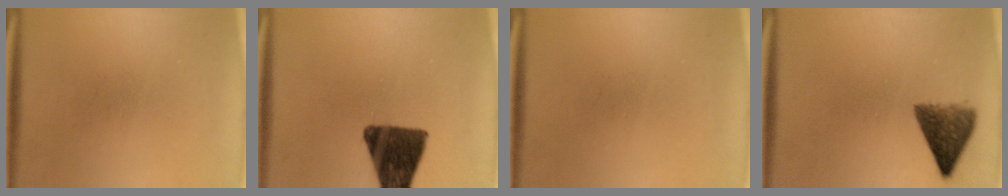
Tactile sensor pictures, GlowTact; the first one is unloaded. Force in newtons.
{"total": 12.7}
{"total": 0.0}
{"total": 6.3}